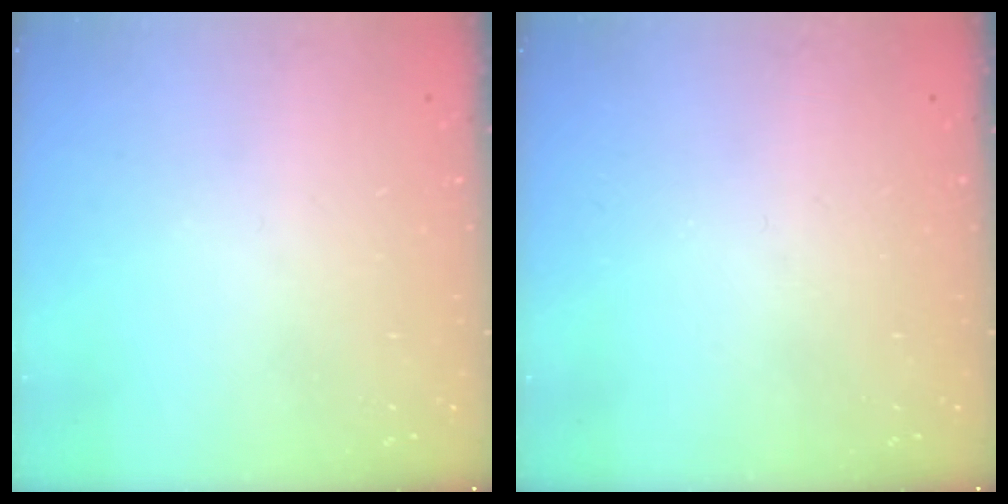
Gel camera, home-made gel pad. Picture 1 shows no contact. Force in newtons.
{"total": 0.0}